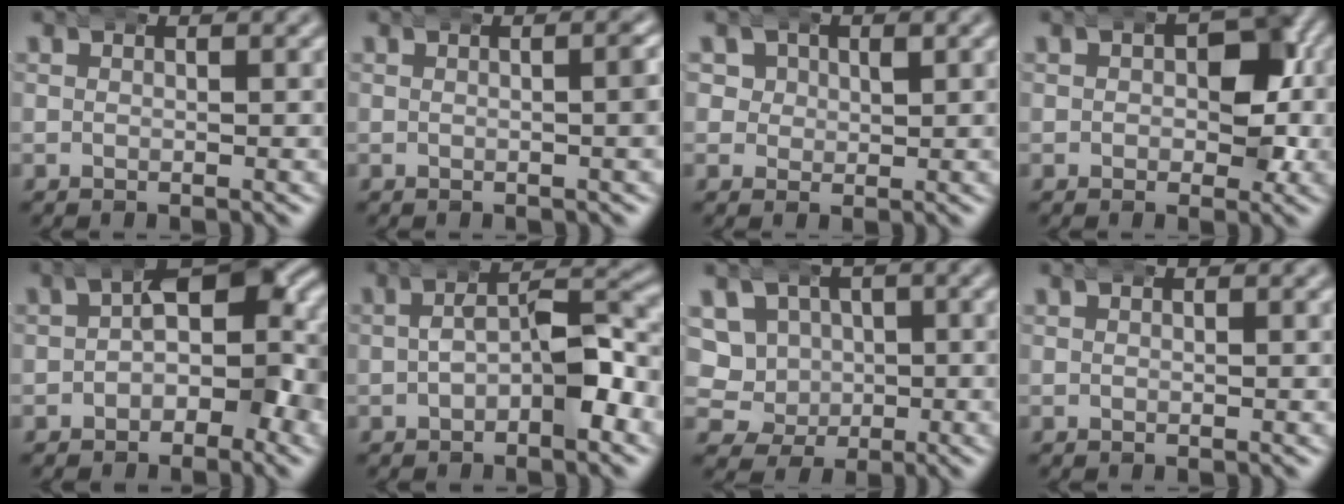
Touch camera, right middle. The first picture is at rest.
{"total": 2.4, "force": [0.4, 0.7, 2.2], "torque": [-0.023, 0.011, 0.001]}
{"total": 4.3, "force": [1.8, 3.5, 1.7], "torque": [-0.041, 0.000, 0.029]}
{"total": 4.2, "force": [0.1, 2.9, 3.1], "torque": [-0.039, -0.005, -0.002]}
{"total": 8.1, "force": [0.8, 4.5, 6.7], "torque": [-0.079, 0.003, 0.009]}
{"total": 5.1, "force": [-0.3, 2.4, 4.5], "torque": [-0.056, 0.012, -0.013]}
{"total": 9.3, "force": [-0.2, 8.7, 3.2], "torque": [-0.084, -0.028, -0.006]}
{"total": 0.0}